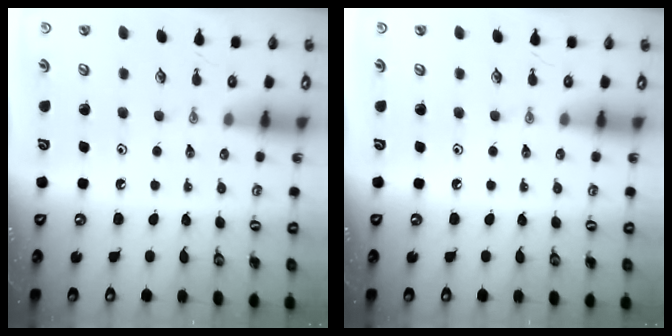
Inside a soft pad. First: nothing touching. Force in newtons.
{"total": 0.0}